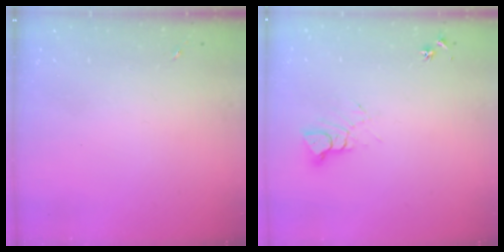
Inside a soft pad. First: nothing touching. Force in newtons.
{"total": 6.0, "press": 6.0, "slide": 0.4}